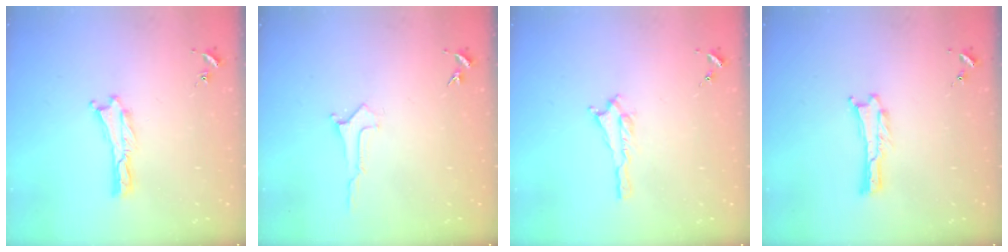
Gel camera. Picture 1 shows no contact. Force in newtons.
{"total": 0.0}
{"total": 1.4, "press": 1.4, "slide": 0.2}
{"total": 0.0}